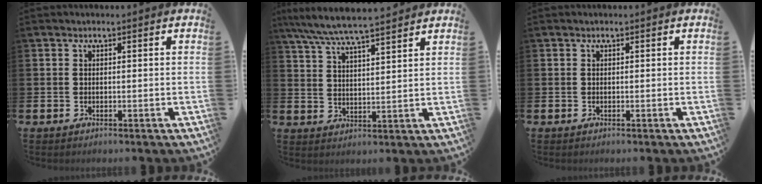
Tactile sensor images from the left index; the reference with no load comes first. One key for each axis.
{"total": 7.1, "fx": 6.7, "fy": 0.4, "fz": 2.4, "tx": -0.070, "ty": -0.033, "tz": 0.119}
{"total": 0.0}